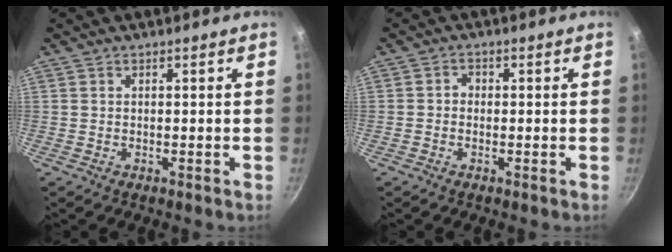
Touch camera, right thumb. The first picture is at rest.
{"total": 1.5, "force": [-0.4, 1.2, 0.7], "torque": [-0.010, 0.008, -0.012]}